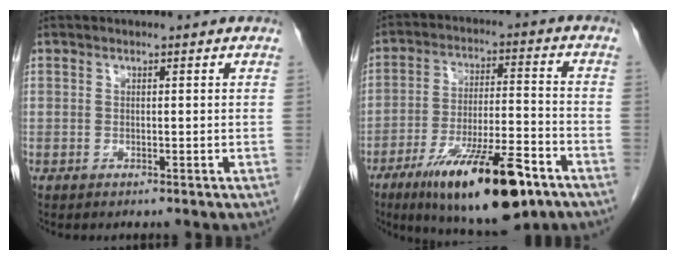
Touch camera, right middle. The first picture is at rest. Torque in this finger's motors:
{"motor_torque": [1.16, -0.98, 1.05, 0.21]}